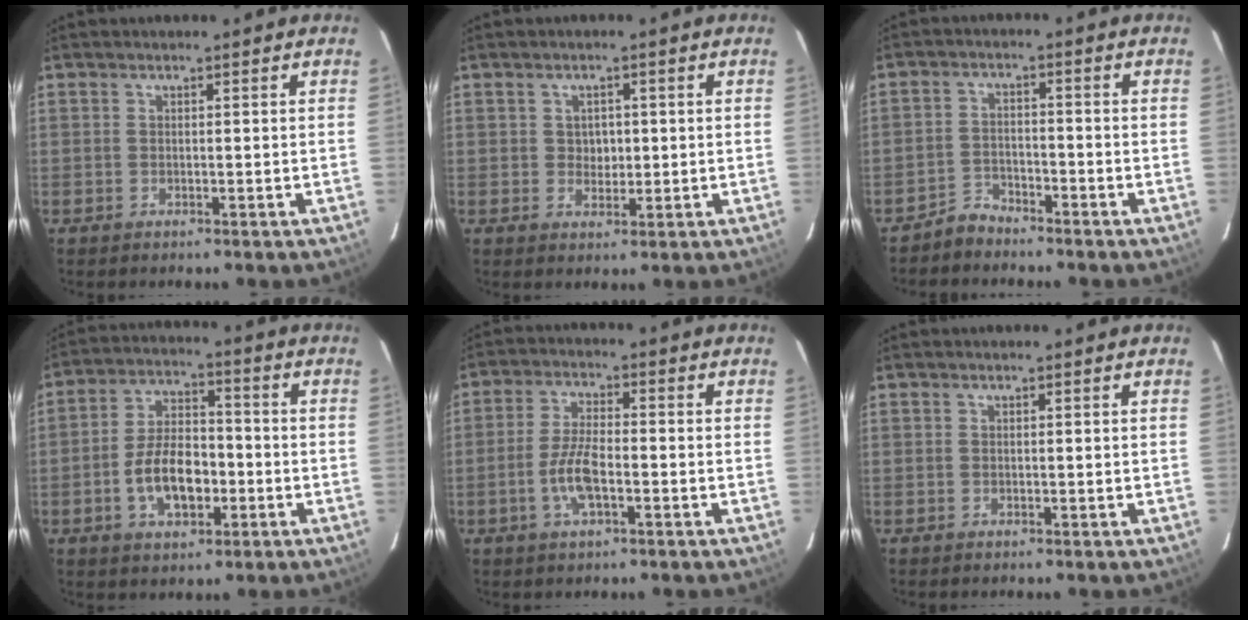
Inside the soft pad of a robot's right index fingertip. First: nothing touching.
{"total": 2.8, "force": [0.3, 2.5, 1.2], "torque": [-0.017, 0.005, 0.006]}
{"total": 3.7, "force": [-3.4, 1.4, -0.1], "torque": [-0.003, 0.010, -0.064]}
{"total": 10.6, "force": [-3.4, 5.7, 8.3], "torque": [-0.165, 0.014, -0.052]}
{"total": 7.0, "force": [-2.6, 2.4, 6.1], "torque": [-0.129, 0.002, -0.052]}
{"total": 0.0}